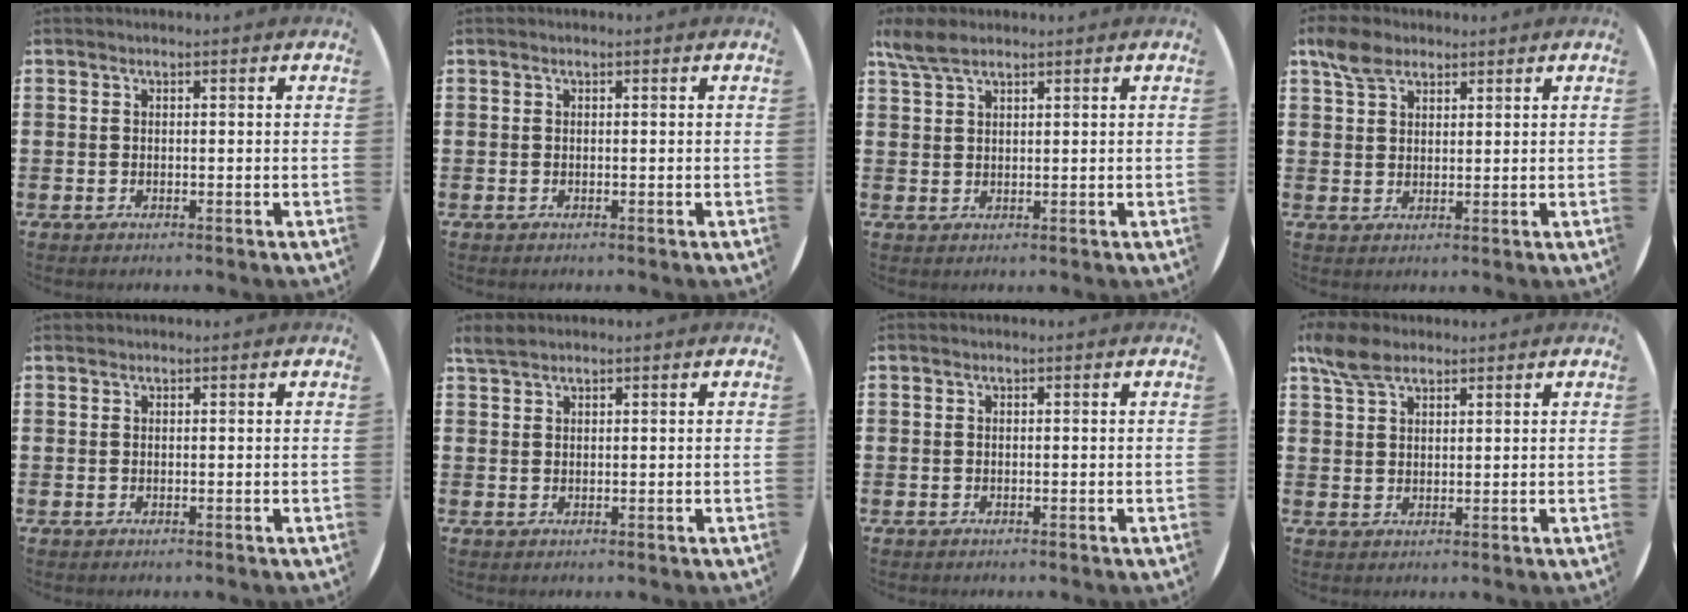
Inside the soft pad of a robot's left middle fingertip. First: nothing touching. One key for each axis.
{"total": 0.0}
{"total": 3.6, "fx": 2.8, "fy": 1.2, "fz": 1.9, "tx": -0.044, "ty": 0.004, "tz": 0.053}
{"total": 4.3, "fx": 3.1, "fy": 2.3, "fz": 1.8, "tx": -0.034, "ty": 0.004, "tz": 0.059}
{"total": 0.0}
{"total": 1.6, "fx": 1.5, "fy": 0.3, "fz": 0.4, "tx": -0.011, "ty": 0.003, "tz": 0.030}
{"total": 0.0}
{"total": 4.9, "fx": 3.7, "fy": 2.2, "fz": 2.3, "tx": -0.047, "ty": -0.001, "tz": 0.067}